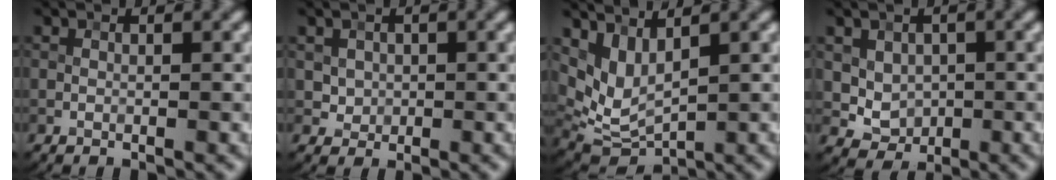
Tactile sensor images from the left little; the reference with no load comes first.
{"total": 2.0, "force": [0.5, 1.7, 0.8], "torque": [-0.014, -0.004, 0.019]}
{"total": 4.3, "force": [2.1, 2.2, 3.1], "torque": [-0.070, -0.015, 0.052]}
{"total": 2.8, "force": [0.4, 2.4, 1.4], "torque": [-0.021, -0.008, 0.010]}